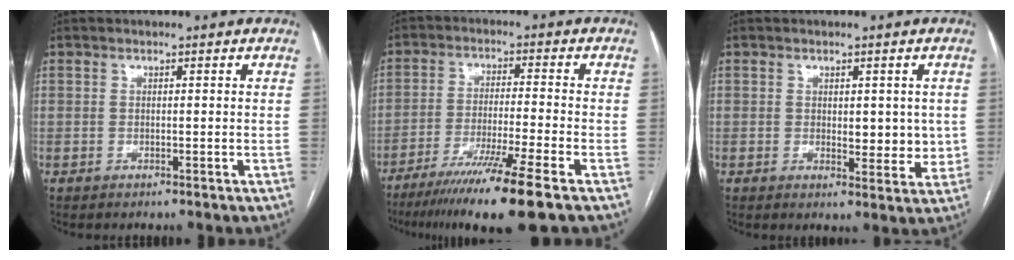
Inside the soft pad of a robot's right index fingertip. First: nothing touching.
{"total": 13.1, "force": [-9.2, -1.7, 9.1], "torque": [-0.162, -0.043, -0.152]}
{"total": 4.9, "force": [0.6, 2.7, 4.1], "torque": [-0.039, -0.005, 0.014]}